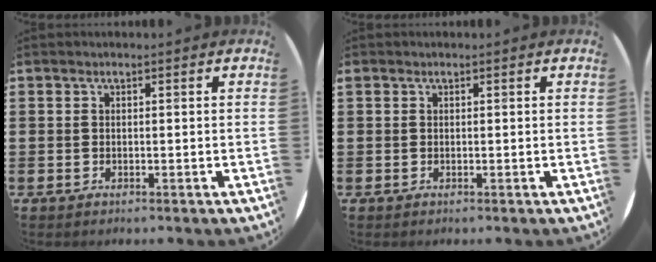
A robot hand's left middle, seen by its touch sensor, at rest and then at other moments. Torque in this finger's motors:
{"motor_torque": [0.35, -0.28, 0.11, 0.03]}